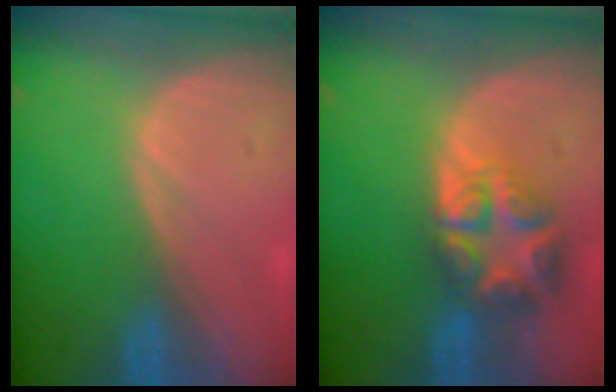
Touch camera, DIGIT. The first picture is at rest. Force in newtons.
{"total": 8.0, "press": 6.9, "slide": 4.0}